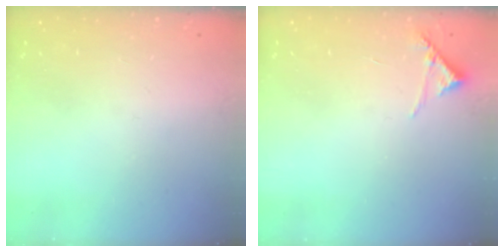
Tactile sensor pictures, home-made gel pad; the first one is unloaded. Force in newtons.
{"total": 6.4, "press": 6.4, "slide": 0.2}